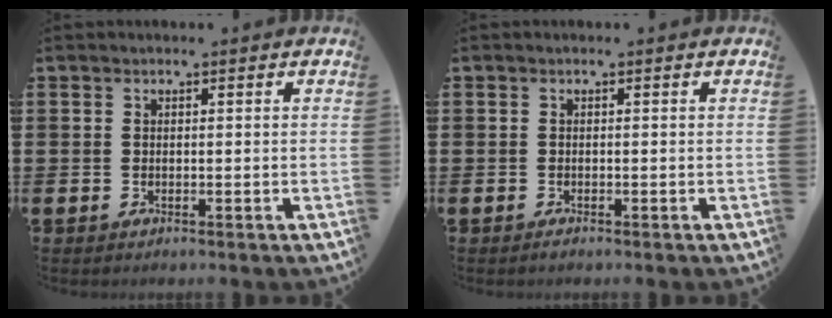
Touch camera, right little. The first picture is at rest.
{"total": 0.6, "force": [-0.4, 0.1, 0.4], "torque": [-0.007, -0.002, -0.007]}